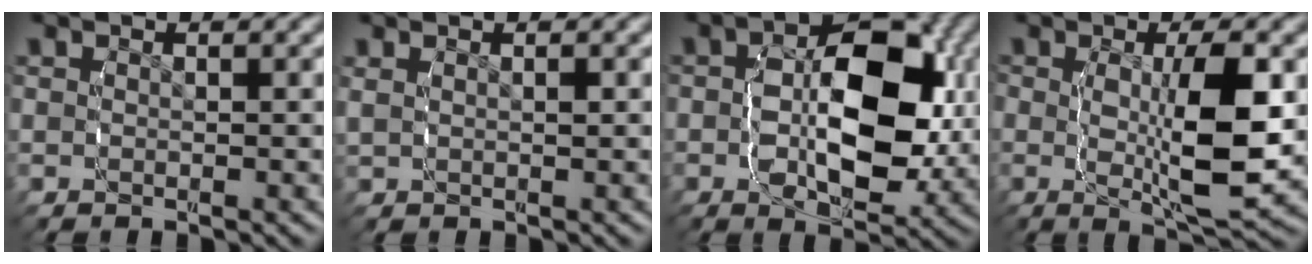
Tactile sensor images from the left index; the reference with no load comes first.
{"total": 0.8, "force": [0.6, 0.1, 0.5], "torque": [-0.006, 0.005, 0.012]}
{"total": 9.2, "force": [-0.5, 5.0, 7.7], "torque": [-0.123, -0.005, -0.012]}
{"total": 7.5, "force": [-0.6, 2.9, 6.9], "torque": [-0.125, -0.018, -0.002]}